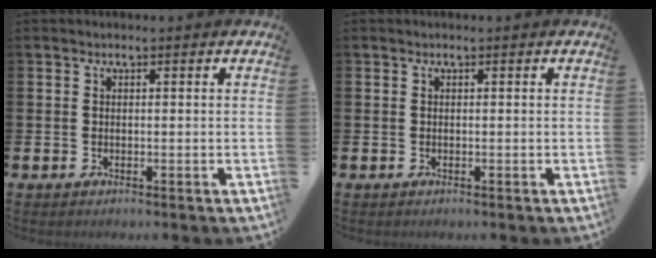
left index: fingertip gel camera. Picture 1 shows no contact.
{"total": 0.0}